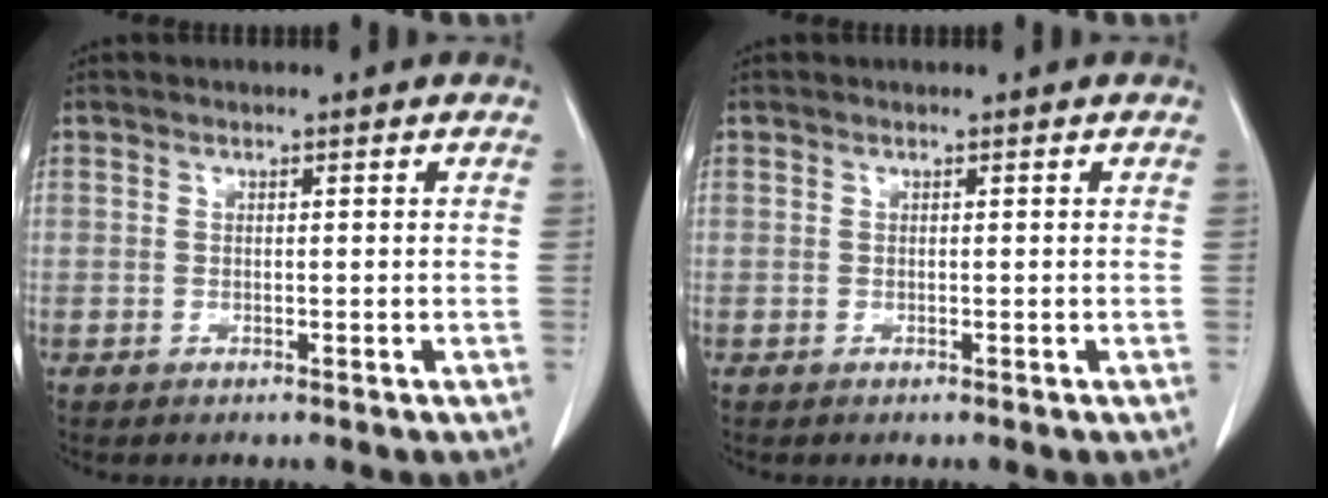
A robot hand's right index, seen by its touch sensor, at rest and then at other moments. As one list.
[{"total": 0.0}]